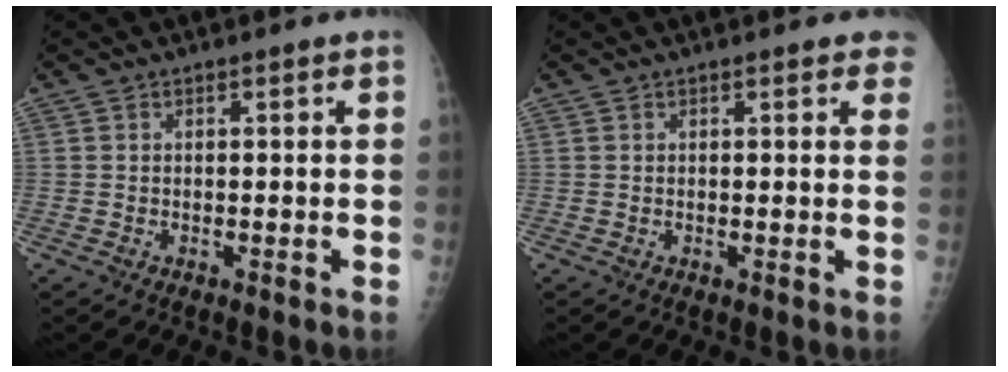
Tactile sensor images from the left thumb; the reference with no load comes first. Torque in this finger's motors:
{"motor_torque": [2.25, 1.07, 0.38, -0.51, 0.06]}